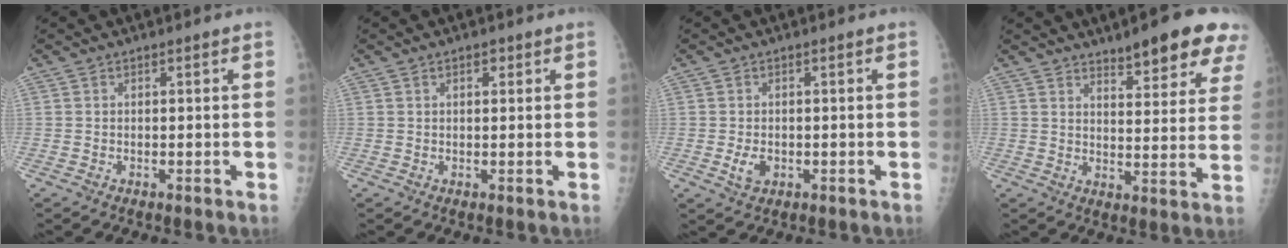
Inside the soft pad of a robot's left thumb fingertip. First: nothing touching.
{"total": 1.5, "force": [0.8, 0.8, 1.0], "torque": [-0.009, -0.001, 0.011]}
{"total": 2.9, "force": [-0.6, 2.0, 2.0], "torque": [-0.033, -0.001, -0.007]}
{"total": 12.7, "force": [8.9, 3.5, 8.4], "torque": [-0.072, -0.047, 0.114]}